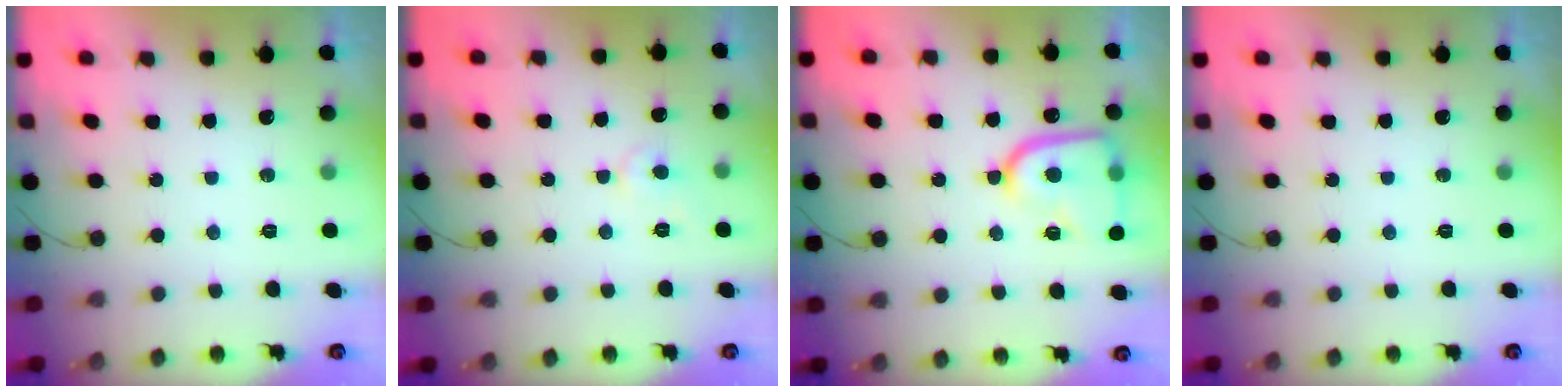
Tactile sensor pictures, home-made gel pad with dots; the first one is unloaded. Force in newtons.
{"total": 3.5, "press": 3.5, "slide": 0.3}
{"total": 15.2, "press": 15.1, "slide": 1.3}
{"total": 0.0}